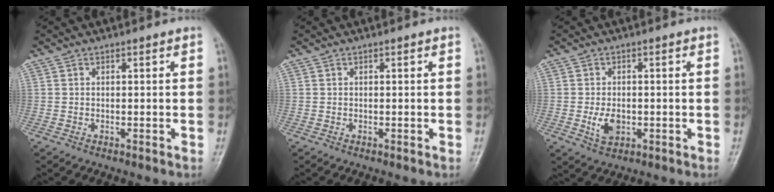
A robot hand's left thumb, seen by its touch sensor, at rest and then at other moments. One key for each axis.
{"total": 0.0}
{"total": 4.3, "fx": -0.7, "fy": 2.8, "fz": 3.2, "tx": -0.054, "ty": -0.004, "tz": -0.007}